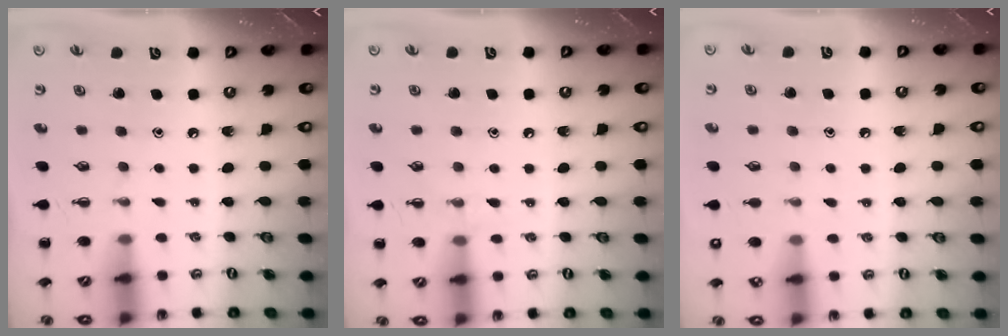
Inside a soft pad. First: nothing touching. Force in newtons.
{"total": 6.1, "press": 5.8, "slide": 1.9}
{"total": 6.0, "press": 5.7, "slide": 2.0}